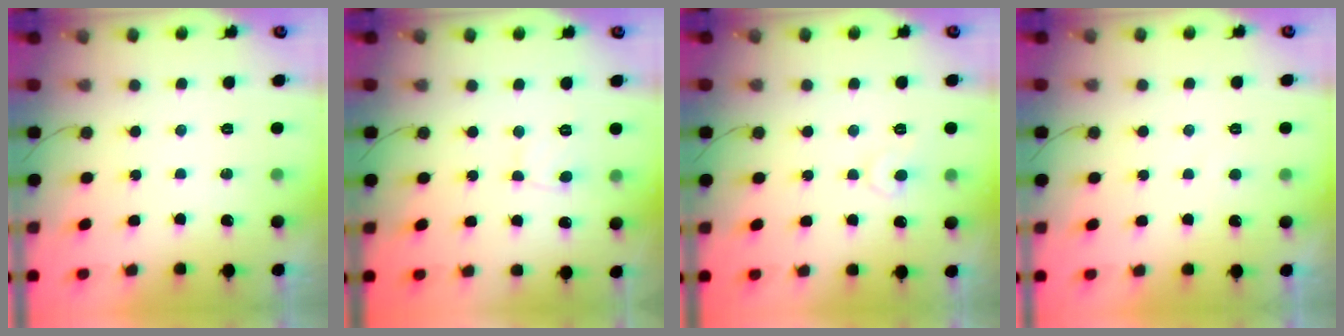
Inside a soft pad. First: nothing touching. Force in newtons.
{"total": 2.1, "press": 2.1, "slide": 0.1}
{"total": 5.6, "press": 5.6, "slide": 0.5}
{"total": 1.9, "press": 1.9, "slide": 0.3}